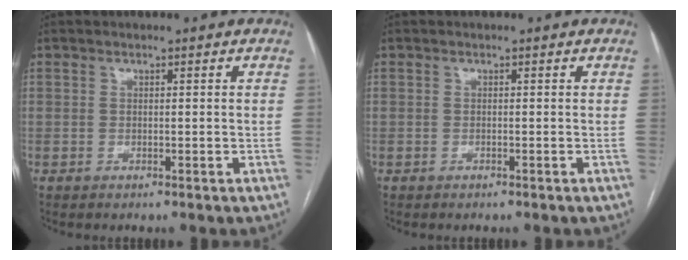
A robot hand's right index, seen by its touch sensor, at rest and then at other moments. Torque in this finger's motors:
{"motor_torque": [-0.24, -0.02, 0.07, 0.01]}